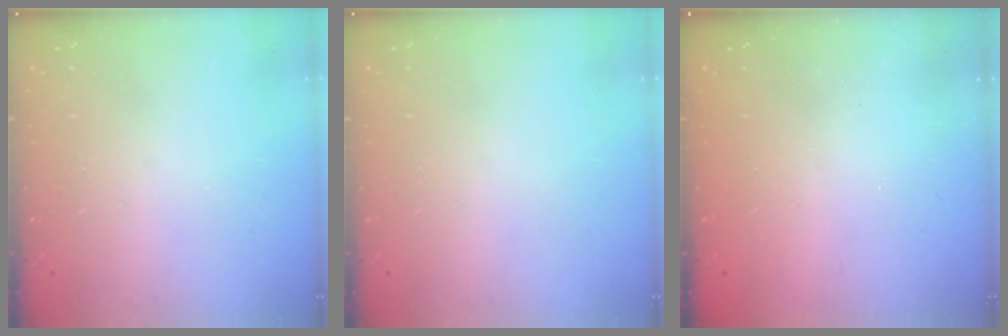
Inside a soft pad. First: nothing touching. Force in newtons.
{"total": 0.0}
{"total": 2.4, "press": 2.3, "slide": 0.8}